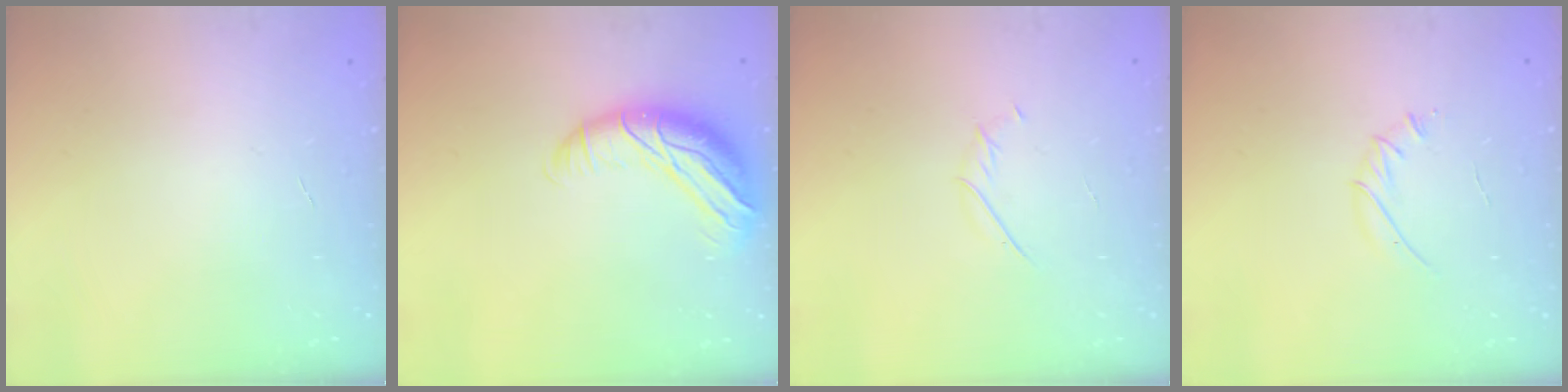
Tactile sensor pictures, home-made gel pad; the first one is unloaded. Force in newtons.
{"total": 12.3, "press": 11.8, "slide": 3.5}
{"total": 2.0, "press": 2.0, "slide": 0.6}
{"total": 4.3, "press": 4.1, "slide": 1.1}